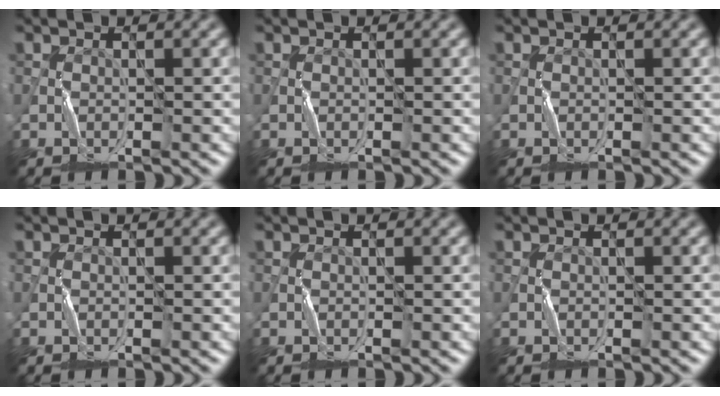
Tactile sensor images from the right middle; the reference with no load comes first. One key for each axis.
{"total": 0.0}
{"total": 0.0}
{"total": 0.0}
{"total": 0.0}
{"total": 0.0}